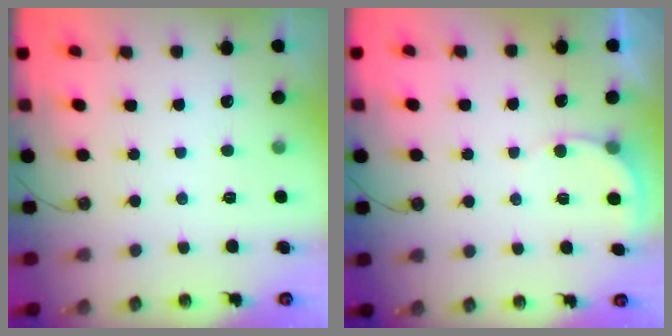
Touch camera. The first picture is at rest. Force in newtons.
{"total": 4.2, "press": 4.2, "slide": 0.2}